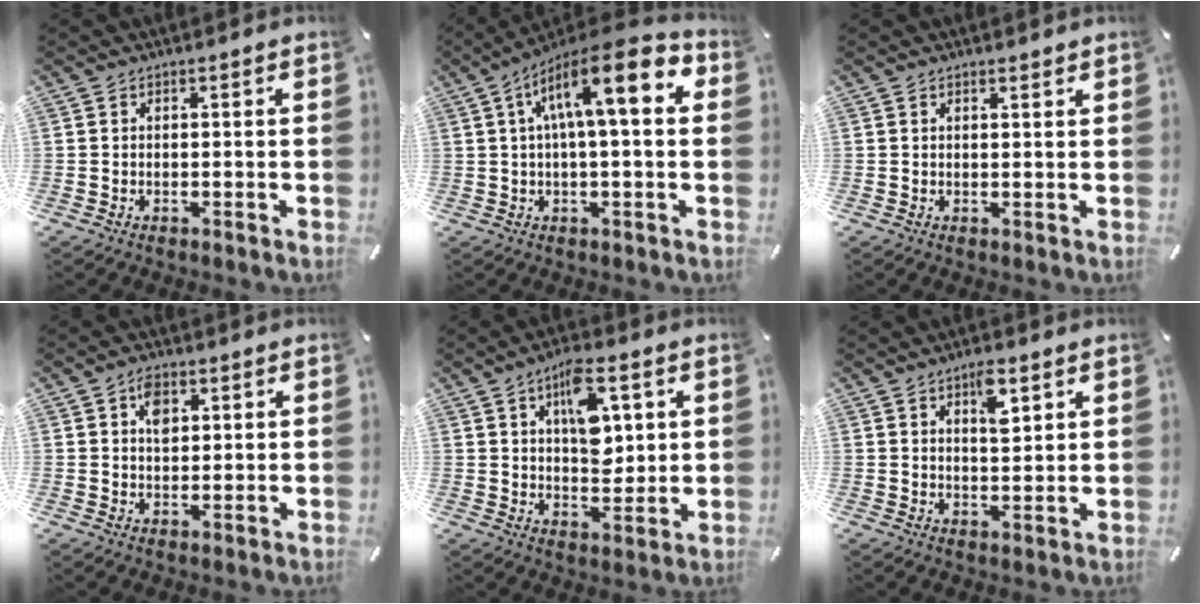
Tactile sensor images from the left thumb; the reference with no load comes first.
{"total": 15.0, "force": [4.8, 4.1, 13.6], "torque": [-0.222, -0.016, 0.075]}
{"total": 1.0, "force": [0.9, 0.1, 0.3], "torque": [-0.008, -0.002, 0.017]}
{"total": 4.7, "force": [1.6, 3.3, 2.9], "torque": [-0.042, -0.003, 0.023]}
{"total": 11.9, "force": [4.7, 6.9, 8.5], "torque": [-0.119, -0.011, 0.080]}
{"total": 6.1, "force": [3.1, 2.8, 4.5], "torque": [-0.056, -0.011, 0.046]}